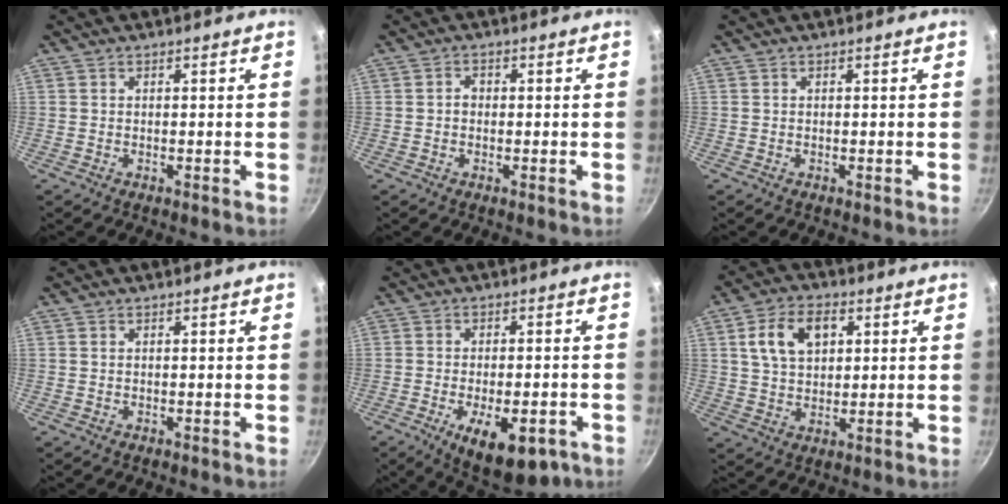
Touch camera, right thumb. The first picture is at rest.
{"total": 1.7, "force": [-0.1, 1.4, 1.0], "torque": [-0.012, 0.008, -0.003]}
{"total": 0.0}
{"total": 0.0}
{"total": 12.6, "force": [-5.6, 5.5, 9.8], "torque": [-0.124, 0.013, -0.069]}
{"total": 10.4, "force": [3.1, 6.9, 7.1], "torque": [-0.110, 0.004, 0.052]}